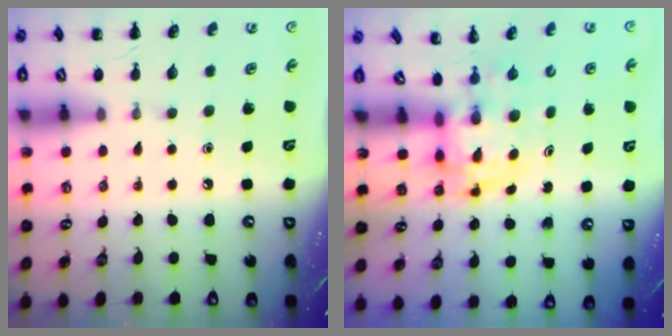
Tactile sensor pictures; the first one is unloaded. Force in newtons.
{"total": 2.8, "press": 2.7, "slide": 0.5}